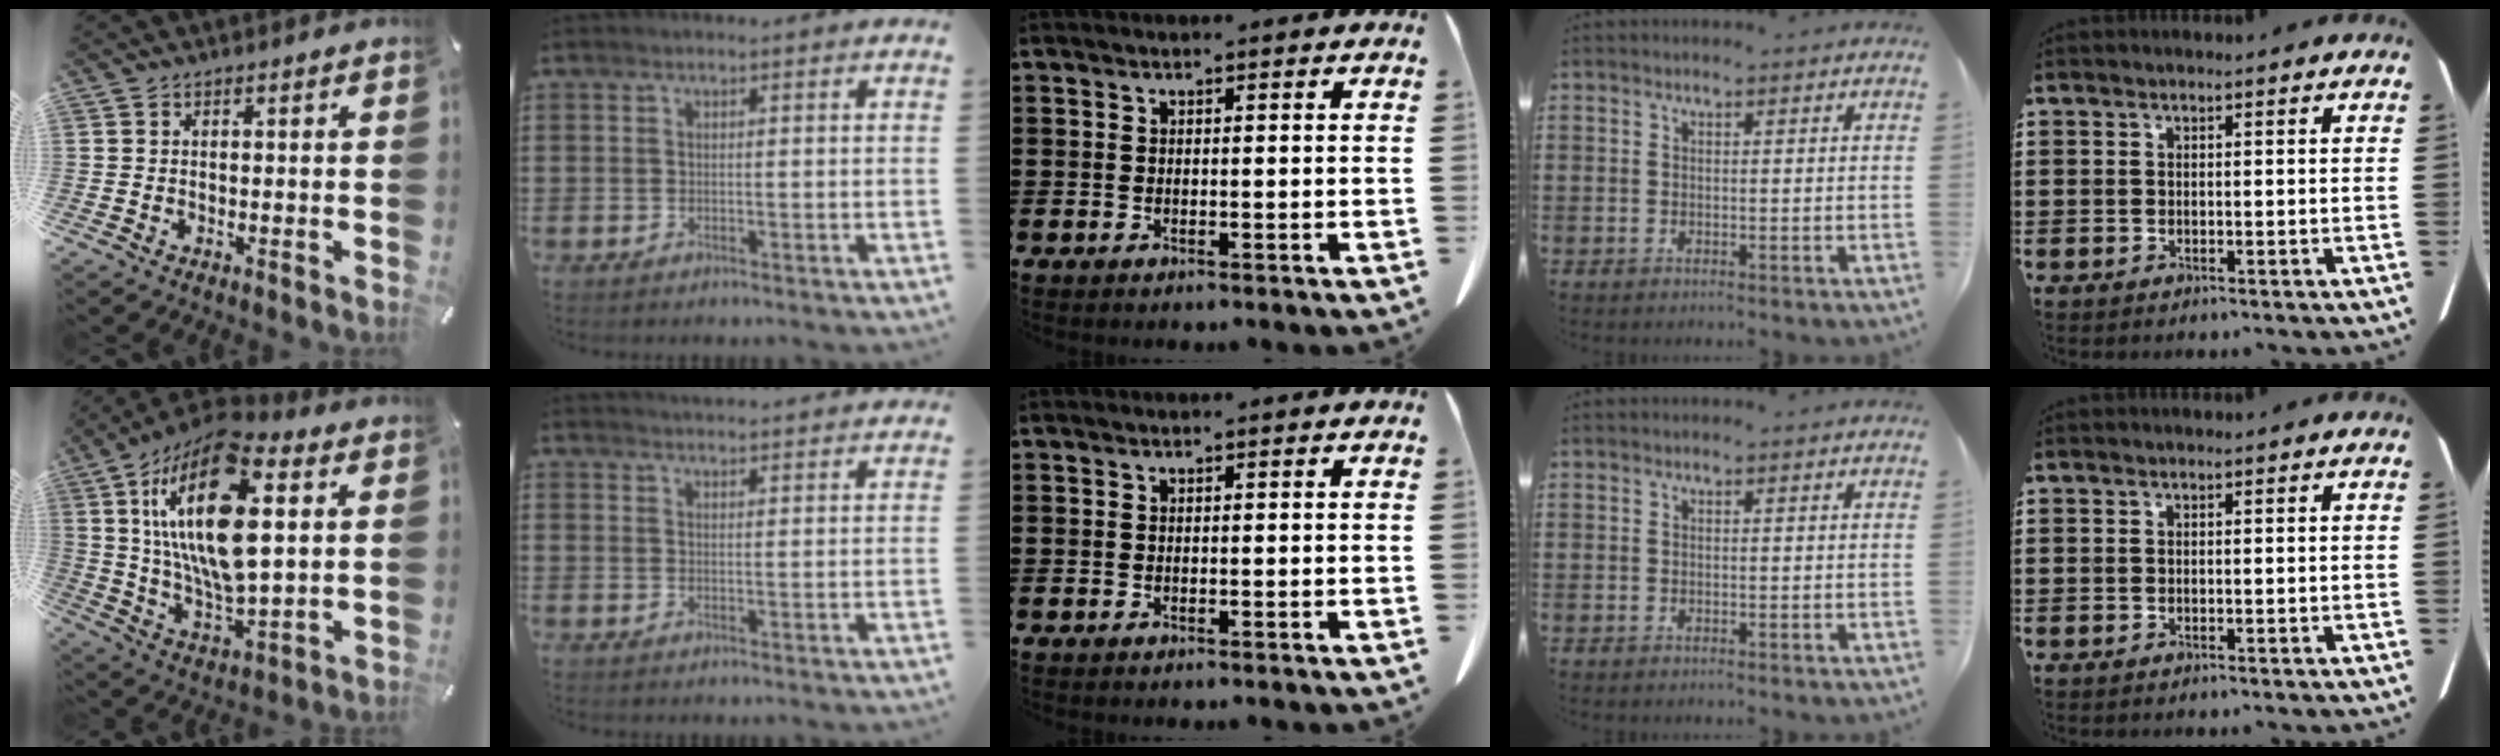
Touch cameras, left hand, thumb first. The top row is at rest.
{"thumb": {"total": 24.5, "force": [7.5, 12.2, 19.8], "torque": [-0.411, -0.023, 0.122]}, "index": {"total": 2.9, "force": [2.9, -0.2, 0.0], "torque": [-0.008, -0.012, 0.054]}}